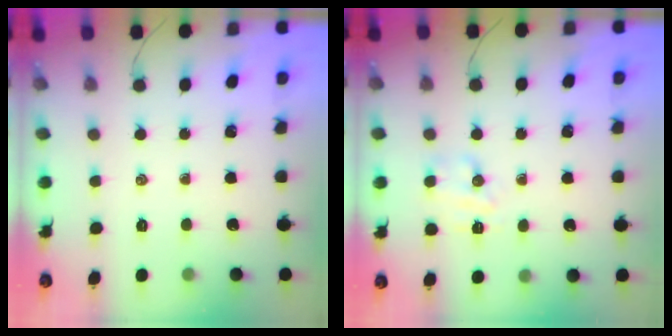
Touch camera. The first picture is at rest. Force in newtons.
{"total": 5.3, "press": 5.2, "slide": 1.2}